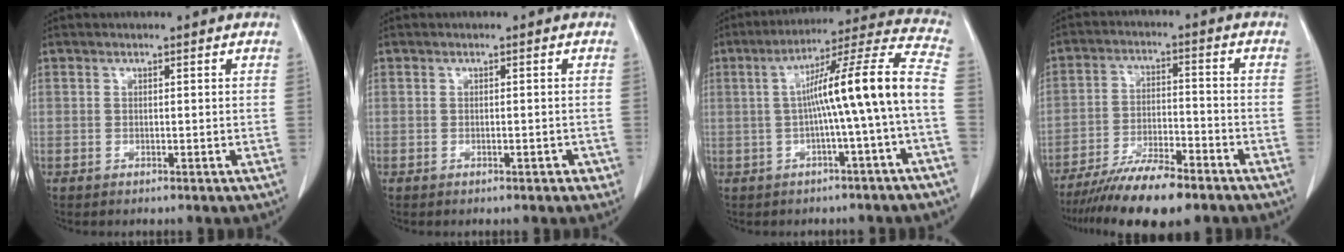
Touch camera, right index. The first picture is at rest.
{"total": 1.6, "force": [-0.7, 0.6, 1.2], "torque": [-0.017, 0.000, -0.007]}
{"total": 13.5, "force": [-1.3, -1.3, 13.3], "torque": [-0.197, 0.031, -0.025]}
{"total": 12.1, "force": [-9.5, 2.4, 7.1], "torque": [-0.118, -0.014, -0.160]}